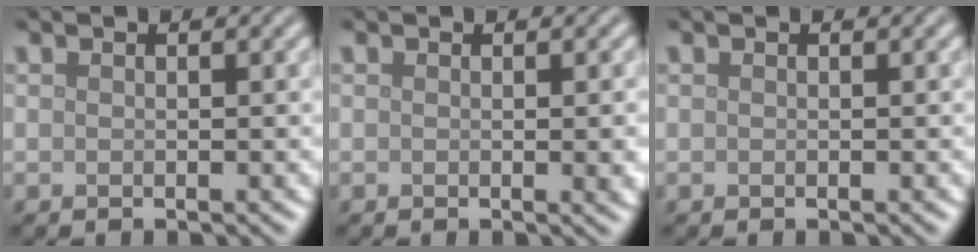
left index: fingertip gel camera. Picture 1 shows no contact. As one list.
[{"total": 2.0, "force": [0.0, 0.5, 2.0], "torque": [-0.020, -0.001, -0.002]}, {"total": 0.0}]